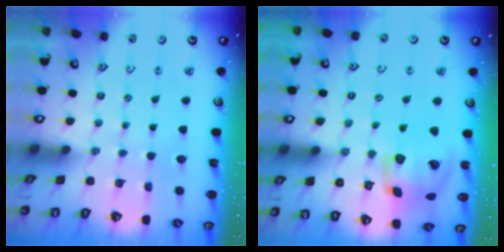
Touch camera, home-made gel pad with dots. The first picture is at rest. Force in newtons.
{"total": 19.1, "press": 18.9, "slide": 2.9}